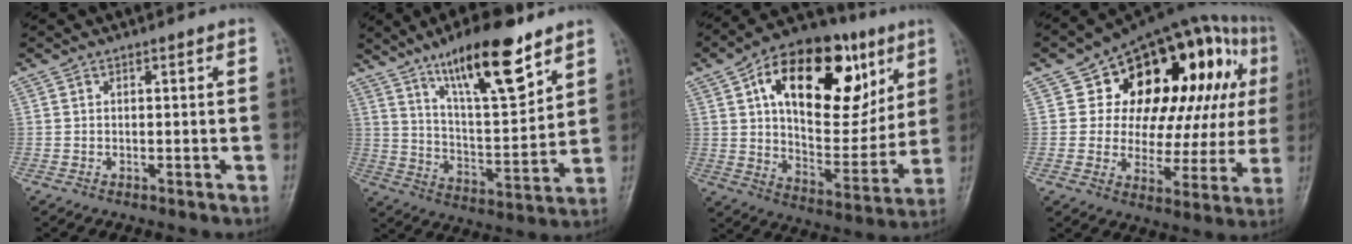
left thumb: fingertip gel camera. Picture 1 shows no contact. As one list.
[{"total": 17.0, "force": [11.0, 4.8, 12.0], "torque": [-0.174, -0.061, 0.195]}, {"total": 27.8, "force": [11.1, 14.9, 20.6], "torque": [-0.279, -0.007, 0.178]}, {"total": 27.9, "force": [7.7, 15.5, 21.8], "torque": [-0.251, 0.033, 0.117]}]